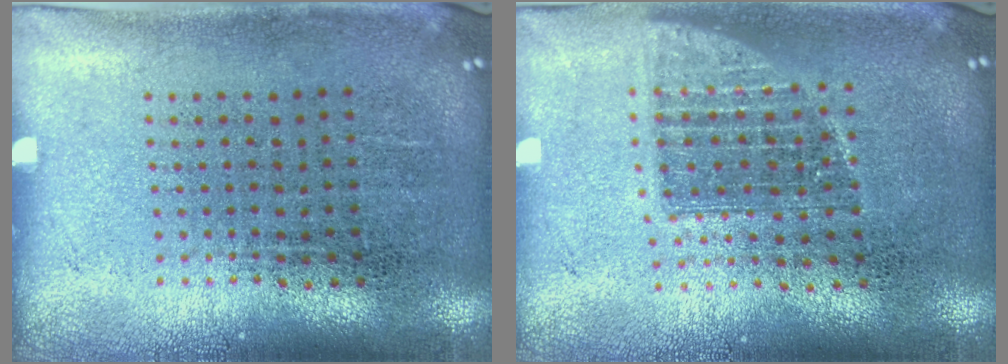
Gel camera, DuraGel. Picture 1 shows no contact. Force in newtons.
{"total": 1.3, "press": 1.1, "slide": 0.7}